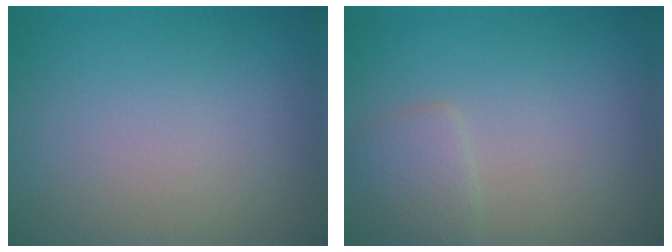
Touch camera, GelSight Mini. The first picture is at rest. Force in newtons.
{"total": 1.8, "press": 1.8, "slide": 0.0}